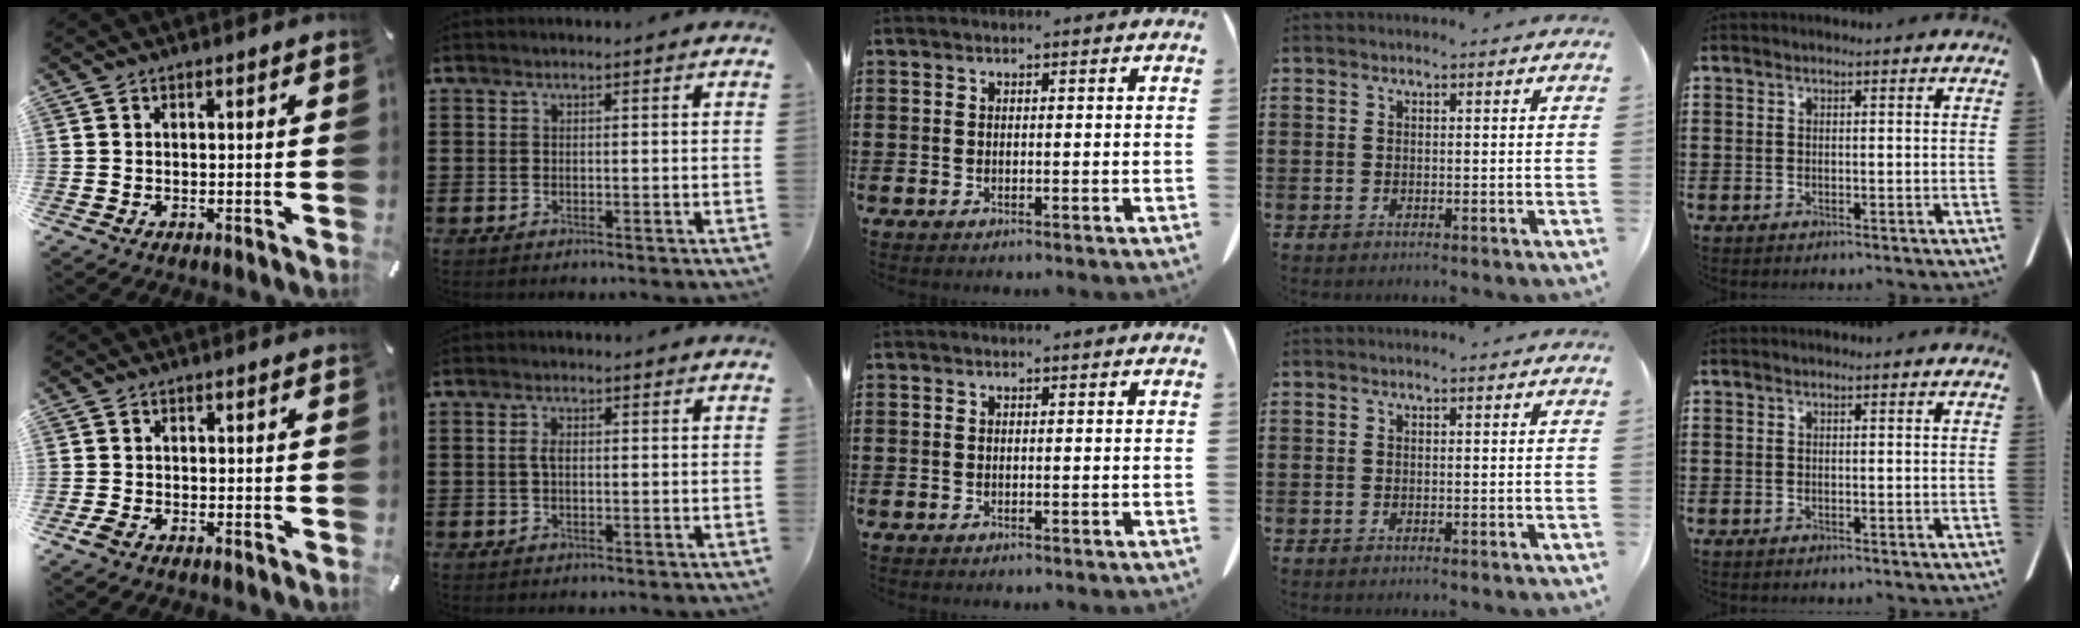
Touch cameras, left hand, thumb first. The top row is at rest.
{"thumb": {"total": 1.6, "force": [-0.9, 1.1, 0.7], "torque": [-0.010, 0.004, -0.019]}, "index": {"total": 1.9, "force": [0.2, 0.8, 1.7], "torque": [-0.043, -0.001, 0.000]}}